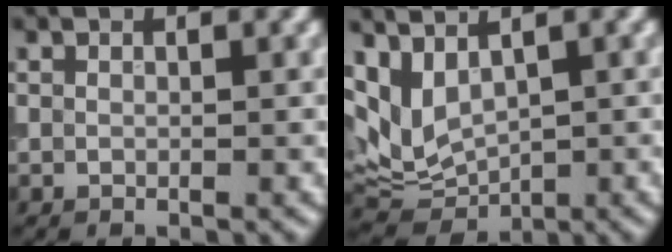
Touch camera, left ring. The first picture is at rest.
{"total": 4.8, "force": [2.0, 2.7, 3.4], "torque": [-0.080, -0.010, 0.050]}